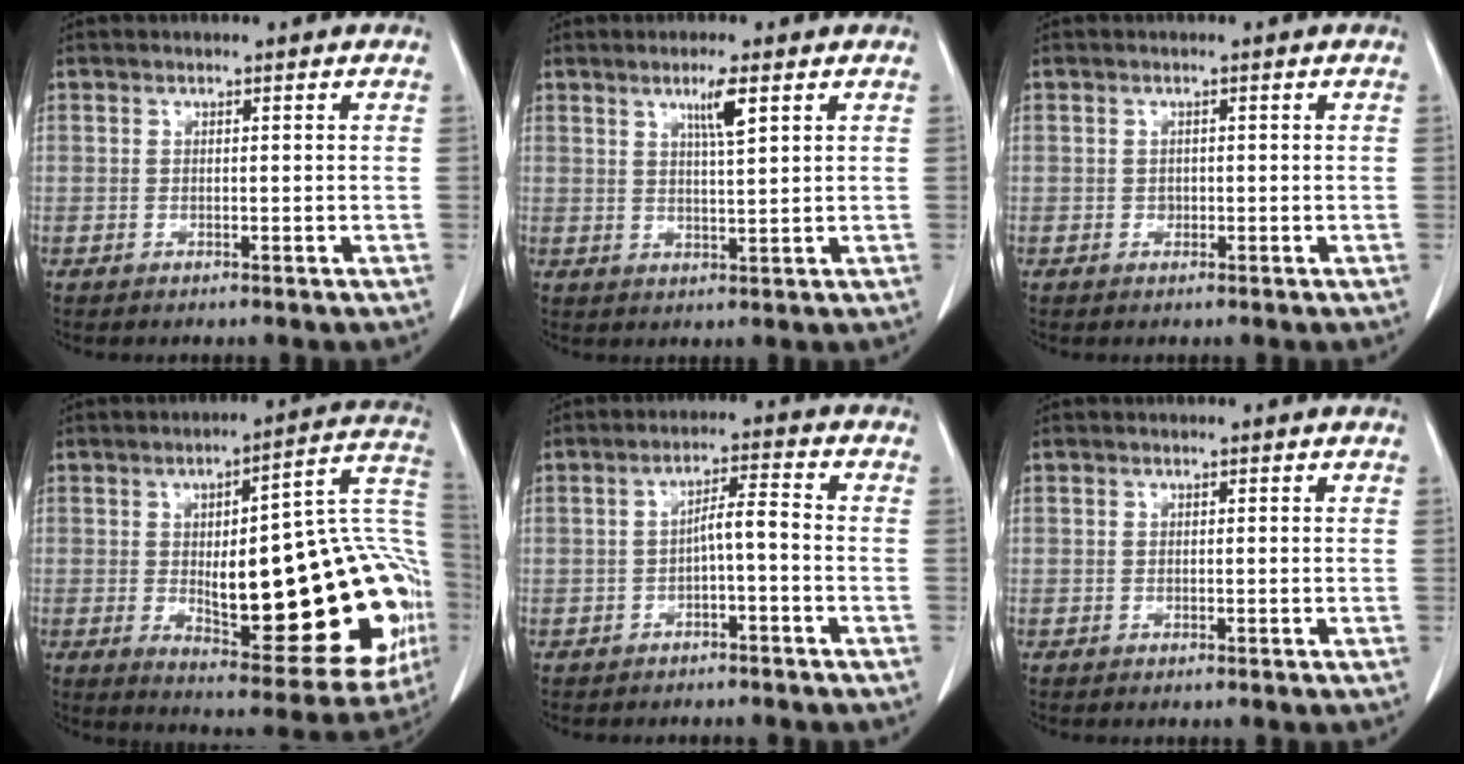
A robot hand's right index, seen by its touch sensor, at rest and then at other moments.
{"total": 4.1, "force": [2.1, 0.0, 3.5], "torque": [-0.062, -0.004, 0.037]}
{"total": 0.7, "force": [-0.1, 0.7, 0.2], "torque": [-0.001, 0.003, -0.002]}
{"total": 29.4, "force": [-3.4, 7.9, 28.1], "torque": [-0.285, 0.026, -0.028]}
{"total": 3.9, "force": [-1.3, 0.5, 3.6], "torque": [-0.058, 0.016, -0.019]}
{"total": 0.0}